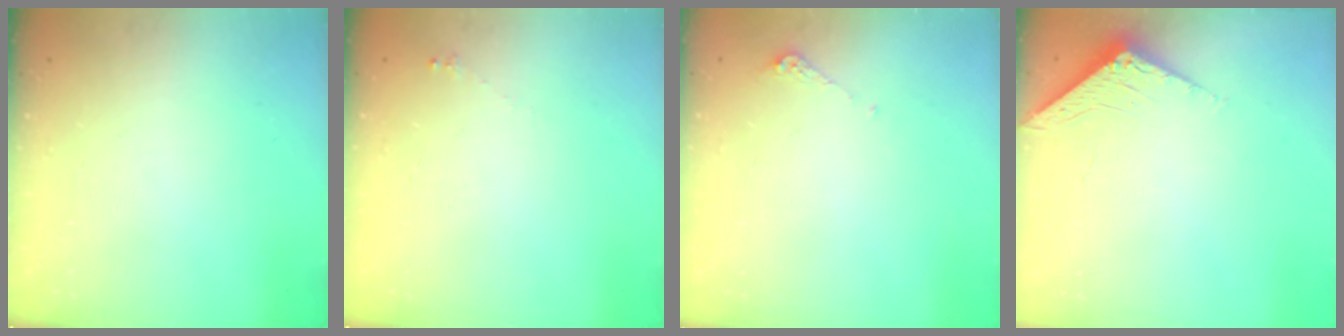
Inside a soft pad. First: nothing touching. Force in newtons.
{"total": 1.7, "press": 1.6, "slide": 0.2}
{"total": 4.3, "press": 4.2, "slide": 0.5}
{"total": 6.9, "press": 6.9, "slide": 0.5}